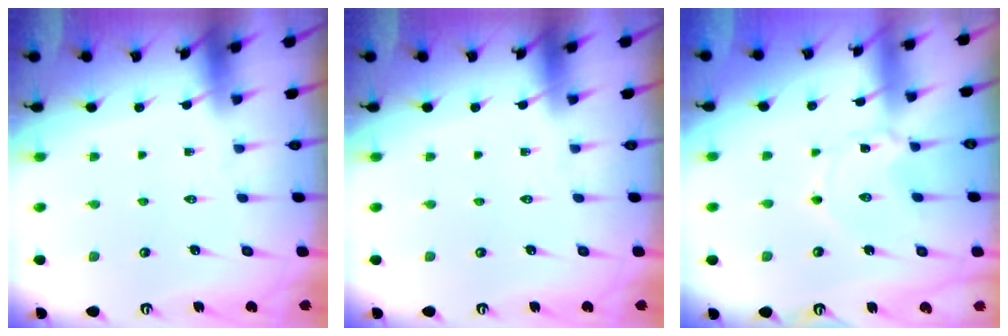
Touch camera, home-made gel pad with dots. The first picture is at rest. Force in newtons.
{"total": 0.0}
{"total": 1.7, "press": 1.7, "slide": 0.3}